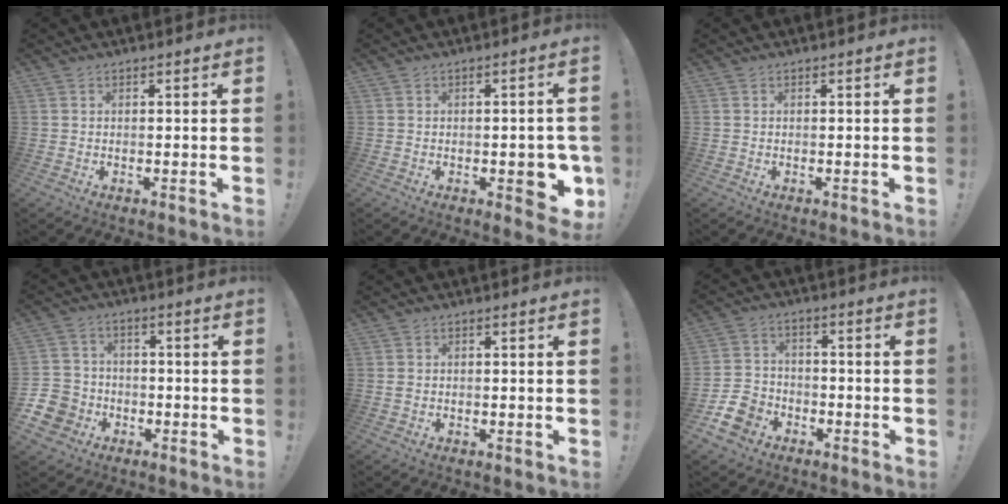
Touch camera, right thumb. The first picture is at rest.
{"total": 7.5, "force": [-2.2, 3.5, 6.3], "torque": [-0.069, 0.007, -0.028]}
{"total": 0.0}
{"total": 8.9, "force": [-4.1, 7.5, 2.6], "torque": [-0.057, 0.032, -0.073]}
{"total": 1.0, "force": [-0.3, 0.7, 0.7], "torque": [-0.017, 0.007, -0.004]}
{"total": 10.2, "force": [-6.1, 7.3, 3.8], "torque": [-0.070, 0.038, -0.111]}